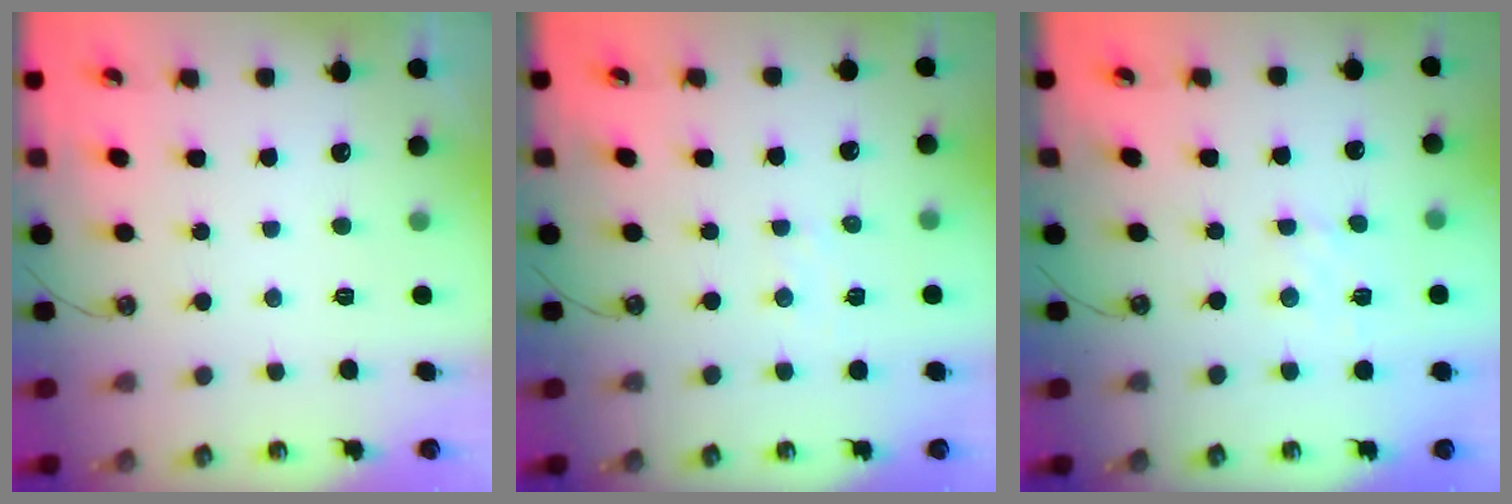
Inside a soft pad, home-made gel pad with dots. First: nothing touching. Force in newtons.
{"total": 4.0, "press": 3.9, "slide": 0.5}
{"total": 2.8, "press": 2.8, "slide": 0.4}